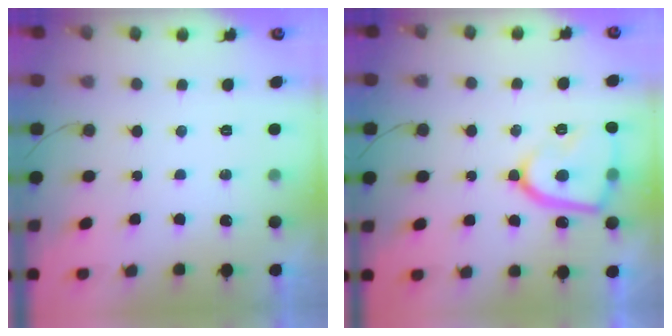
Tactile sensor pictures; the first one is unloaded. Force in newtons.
{"total": 15.7, "press": 15.6, "slide": 1.1}